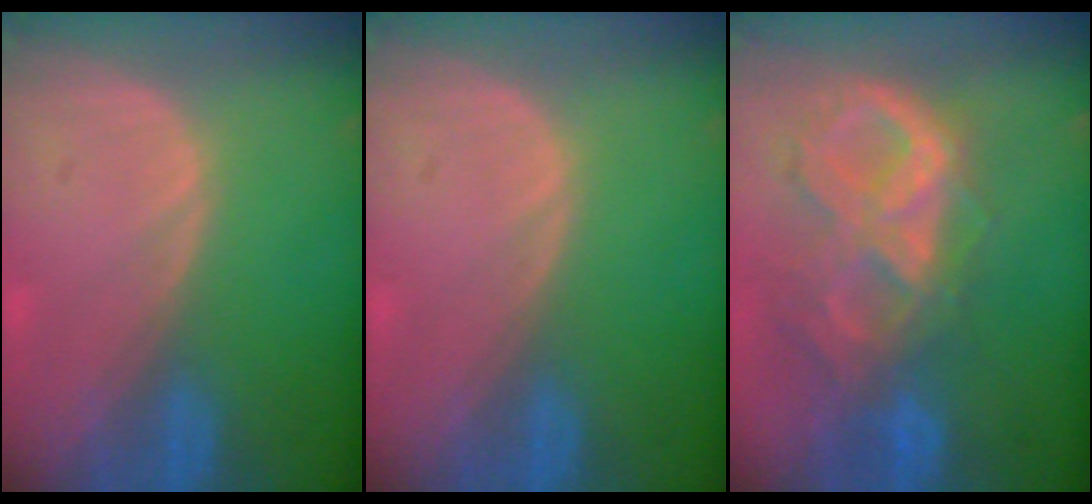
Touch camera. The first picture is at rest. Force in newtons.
{"total": 0.0}
{"total": 10.5, "press": 8.8, "slide": 5.7}